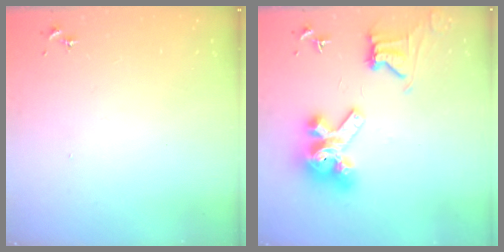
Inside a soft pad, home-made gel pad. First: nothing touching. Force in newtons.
{"total": 13.5, "press": 13.4, "slide": 1.7}